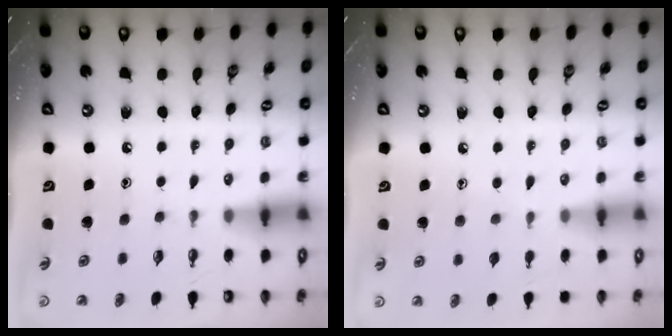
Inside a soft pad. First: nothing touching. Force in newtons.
{"total": 6.9, "press": 6.9, "slide": 0.7}